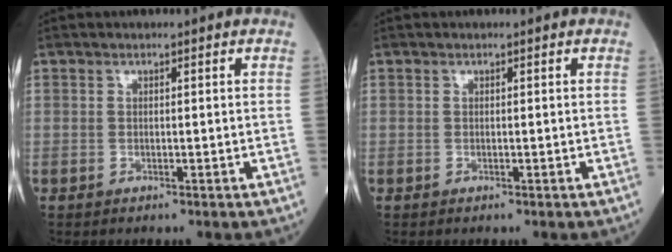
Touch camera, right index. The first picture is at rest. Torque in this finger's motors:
{"motor_torque": [0.00, 0.00, 0.00, -0.01]}